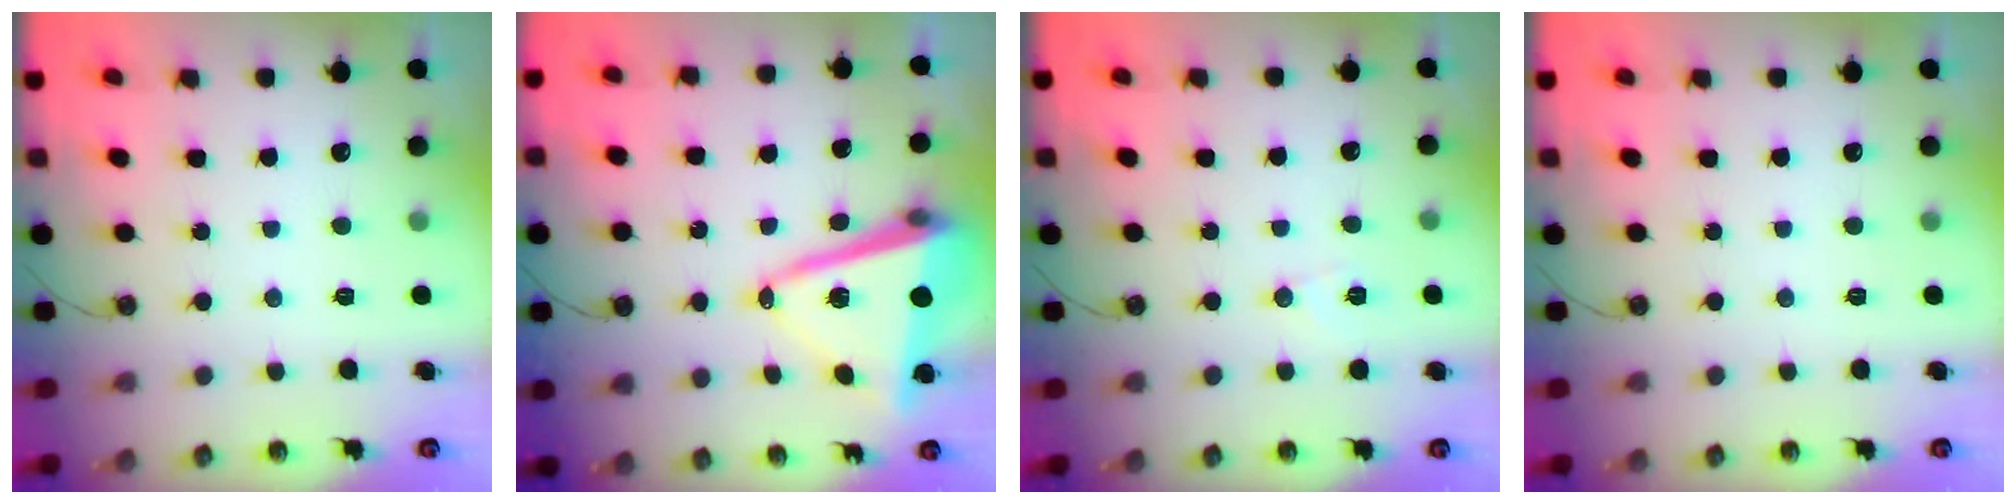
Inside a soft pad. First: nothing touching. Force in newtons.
{"total": 14.2, "press": 14.0, "slide": 2.5}
{"total": 5.1, "press": 4.8, "slide": 1.8}
{"total": 0.0}